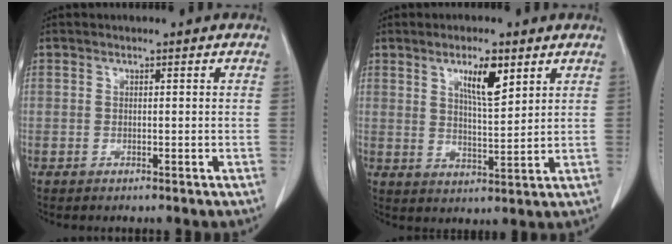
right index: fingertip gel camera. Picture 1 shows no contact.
{"total": 6.6, "force": [3.6, 1.3, 5.4], "torque": [-0.095, -0.003, 0.063]}